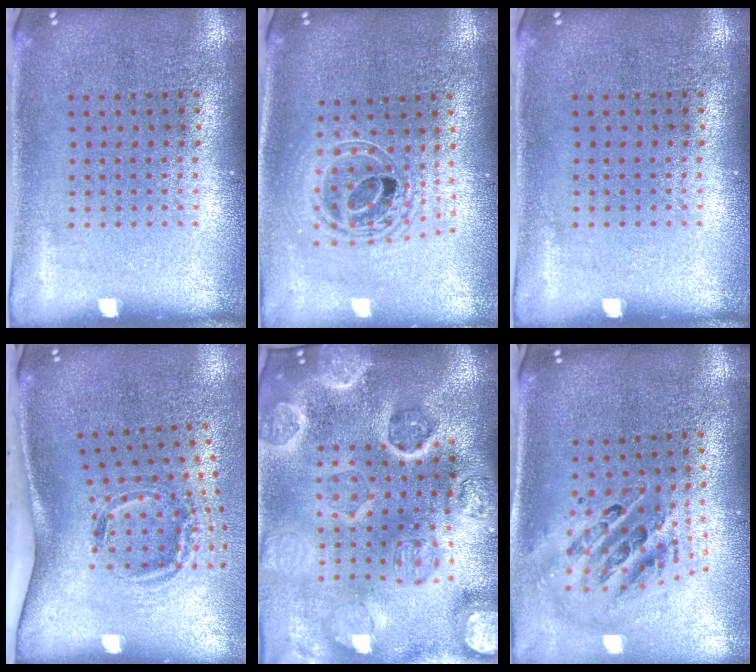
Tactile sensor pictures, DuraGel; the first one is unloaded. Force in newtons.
{"total": 2.0, "press": 1.5, "slide": 1.3}
{"total": 0.0}
{"total": 1.9, "press": 1.2, "slide": 1.5}
{"total": 5.5, "press": 4.7, "slide": 2.9}
{"total": 1.6, "press": 1.3, "slide": 0.8}